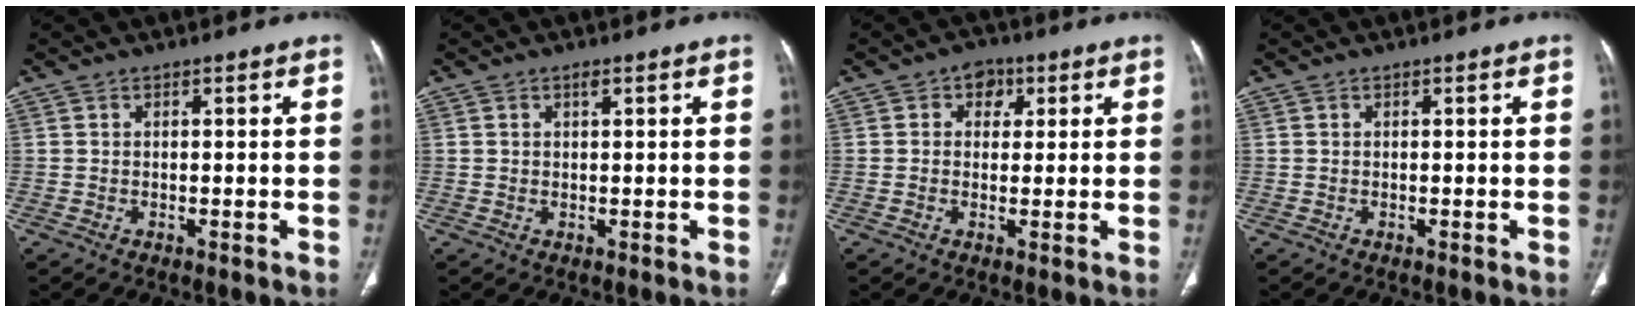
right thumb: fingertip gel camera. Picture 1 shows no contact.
{"total": 1.0, "force": [0.6, 0.4, 0.8], "torque": [-0.012, -0.001, 0.010]}
{"total": 4.0, "force": [1.4, 3.2, 2.0], "torque": [0.003, 0.003, 0.013]}
{"total": 0.0}